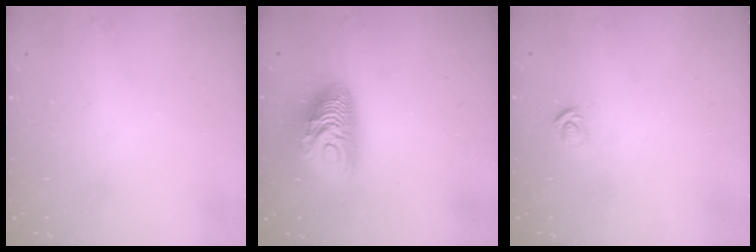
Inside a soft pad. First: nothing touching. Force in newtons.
{"total": 12.0, "press": 12.0, "slide": 0.8}
{"total": 2.6, "press": 2.6, "slide": 0.2}